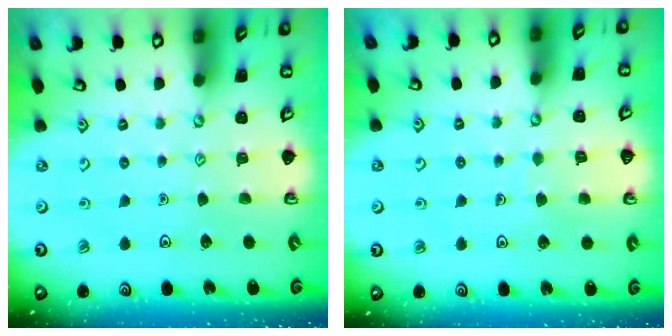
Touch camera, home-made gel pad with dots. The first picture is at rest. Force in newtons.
{"total": 2.9, "press": 2.9, "slide": 0.2}